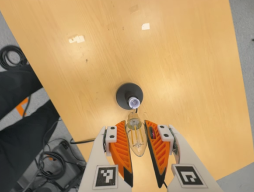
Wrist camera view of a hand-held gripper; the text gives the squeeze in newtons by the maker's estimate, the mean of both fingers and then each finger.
{"total": 15.4, "left": 17.4, "right": 13.5}